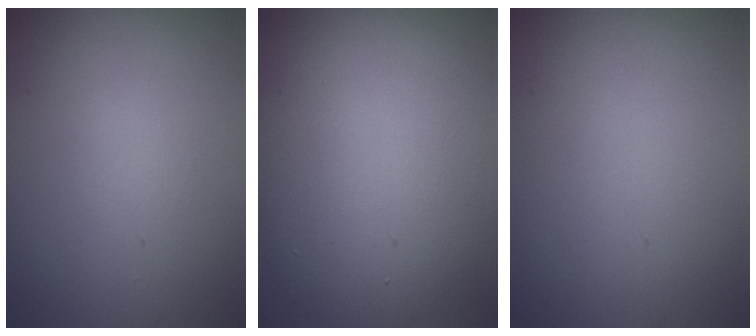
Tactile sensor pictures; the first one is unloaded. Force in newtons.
{"total": 12.4, "press": 12.4, "slide": 0.6}
{"total": 0.0}